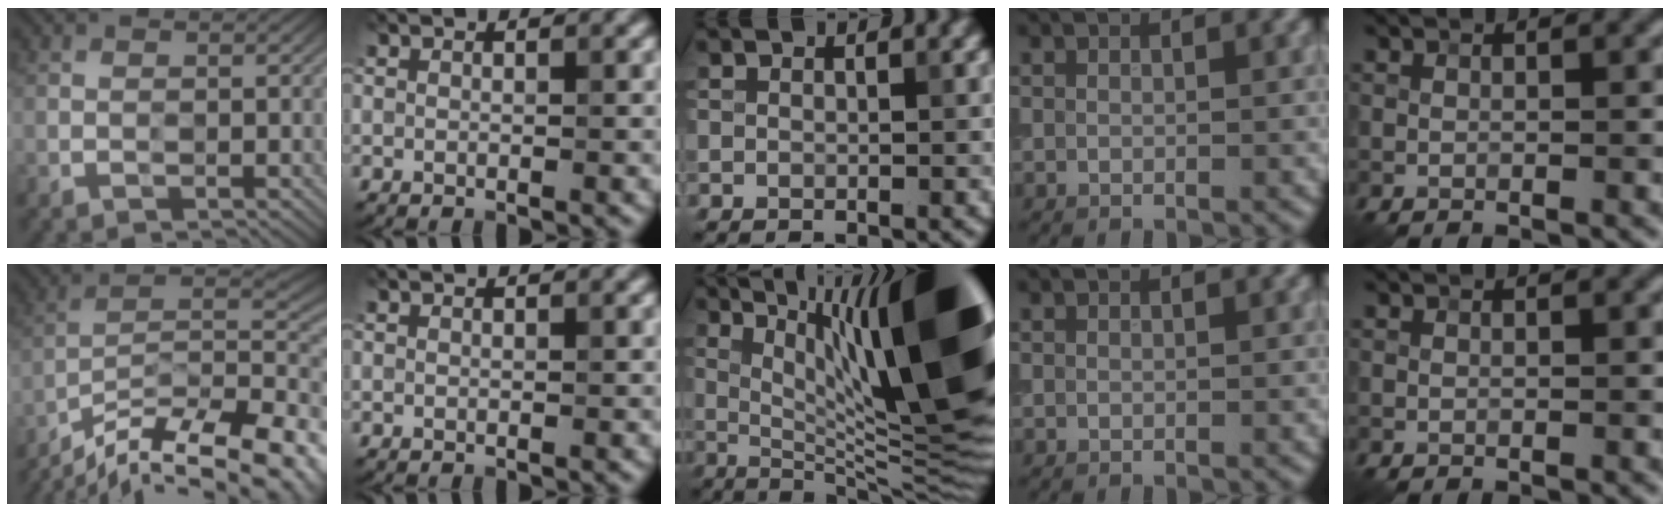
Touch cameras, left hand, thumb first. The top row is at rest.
{"thumb": {"total": 17.5, "force": [-14.2, 5.1, 8.9], "torque": [-0.142, -0.013, -0.226]}, "middle": {"total": 17.5, "force": [3.7, 4.4, 16.5], "torque": [-0.224, 0.022, 0.073]}}